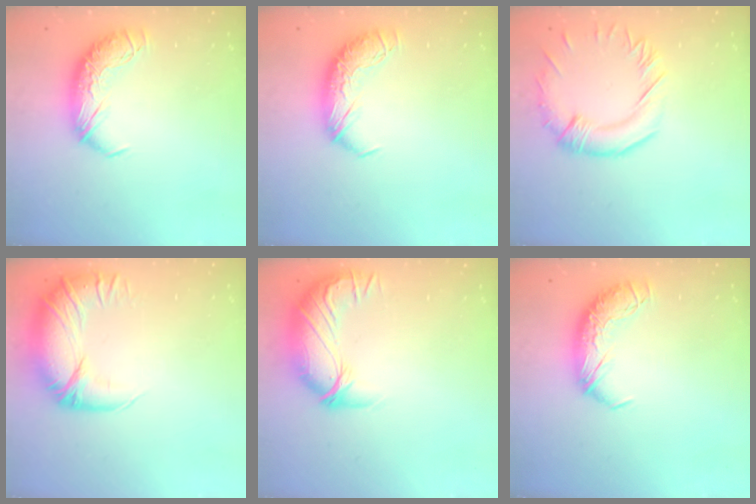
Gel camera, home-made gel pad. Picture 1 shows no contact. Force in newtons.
{"total": 0.0}
{"total": 2.0, "press": 1.8, "slide": 1.0}
{"total": 3.6, "press": 1.0, "slide": 3.5}
{"total": 2.8, "press": 0.0, "slide": 2.8}
{"total": 0.0}